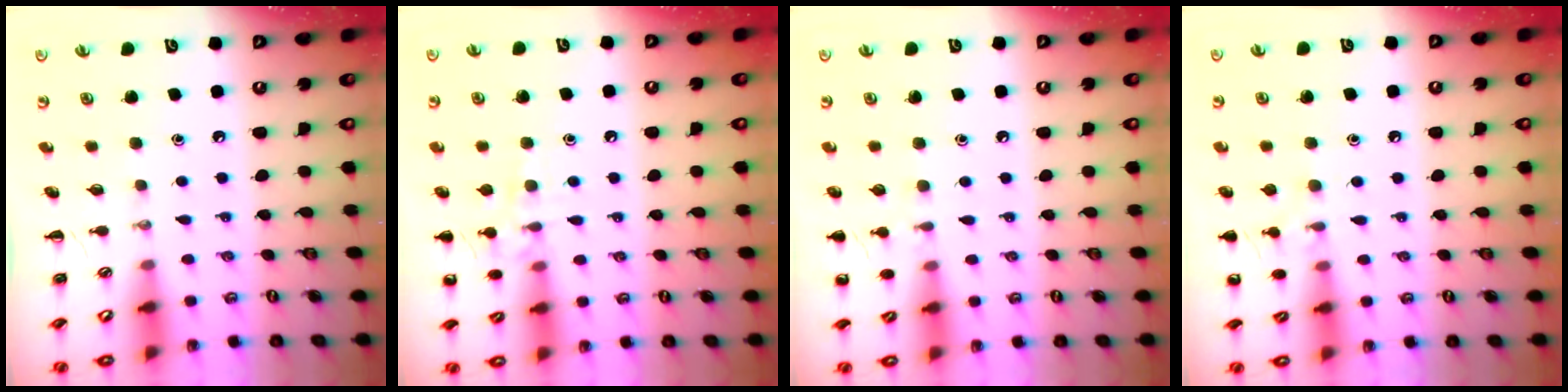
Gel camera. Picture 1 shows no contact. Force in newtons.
{"total": 8.9, "press": 8.7, "slide": 1.5}
{"total": 6.3, "press": 6.1, "slide": 1.6}
{"total": 8.1, "press": 7.8, "slide": 2.3}